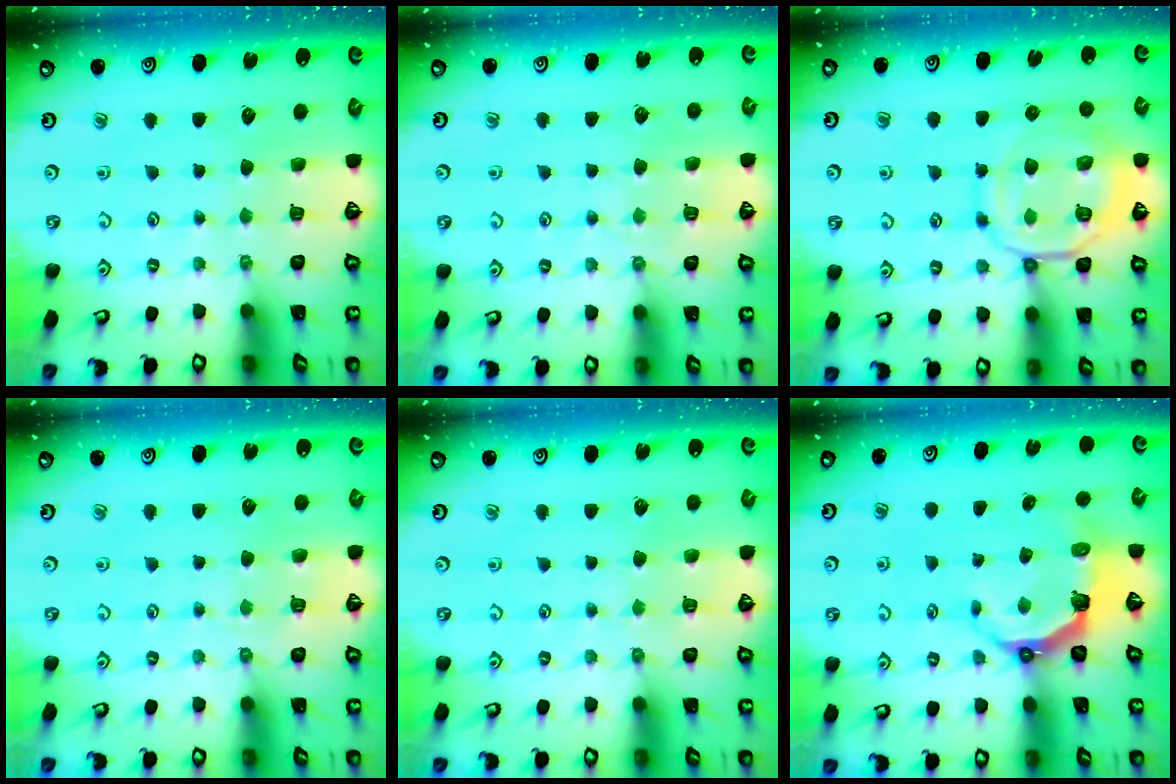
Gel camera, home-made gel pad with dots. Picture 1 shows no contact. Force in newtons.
{"total": 2.8, "press": 2.8, "slide": 0.3}
{"total": 12.4, "press": 12.3, "slide": 1.5}
{"total": 3.2, "press": 3.1, "slide": 0.7}
{"total": 4.7, "press": 4.6, "slide": 0.4}
{"total": 6.3, "press": 4.5, "slide": 4.3}